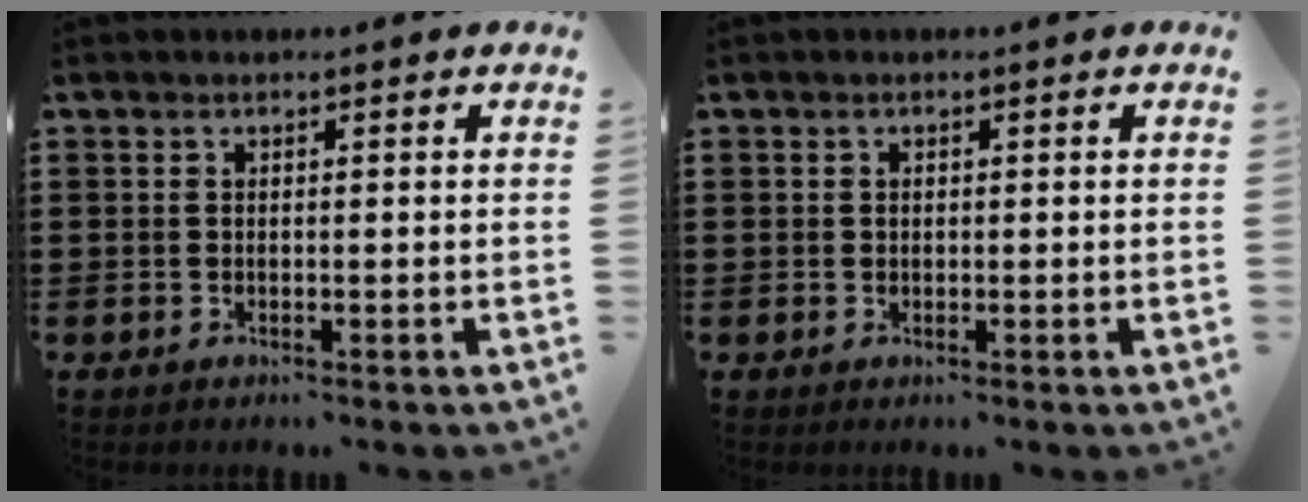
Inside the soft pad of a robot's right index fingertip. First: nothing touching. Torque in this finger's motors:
{"motor_torque": [-0.21, 0.47, -0.02, -0.01]}